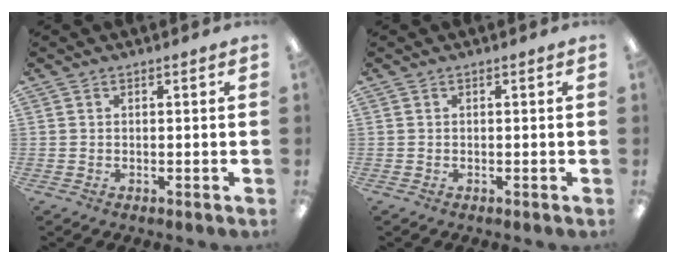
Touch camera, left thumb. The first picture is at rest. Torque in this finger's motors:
{"motor_torque": [-0.12, 0.11, 0.10, 0.10, 0.00]}